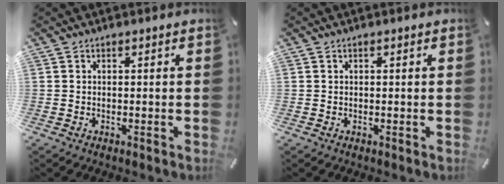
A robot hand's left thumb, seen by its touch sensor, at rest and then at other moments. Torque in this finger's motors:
{"motor_torque": [0.04, -0.13, 0.02, 0.07, 0.01]}